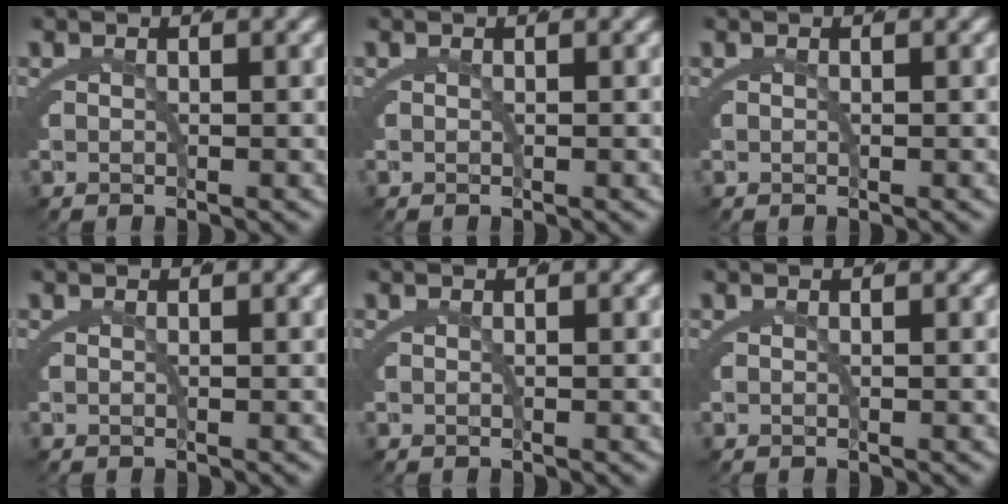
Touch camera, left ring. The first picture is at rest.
{"total": 0.0}
{"total": 0.0}
{"total": 0.0}
{"total": 0.0}
{"total": 0.0}